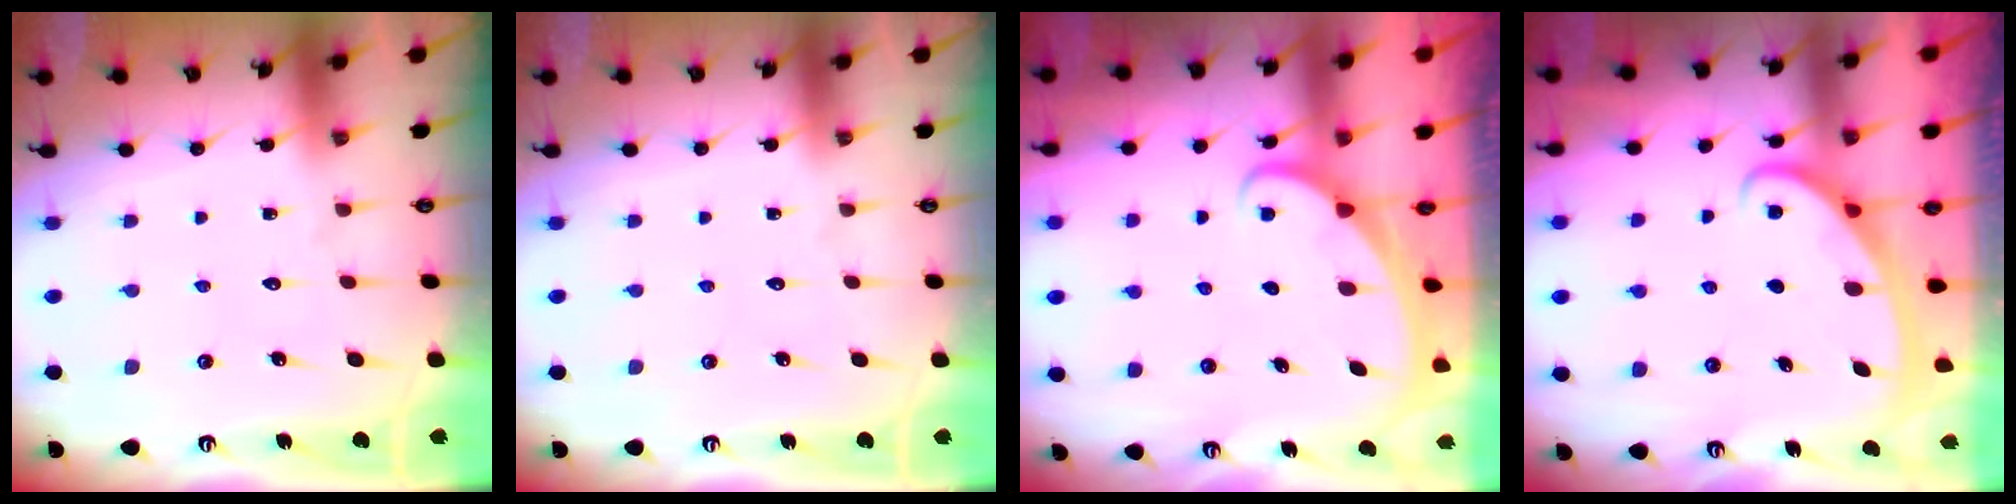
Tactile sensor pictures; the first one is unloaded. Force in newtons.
{"total": 0.0}
{"total": 1.9, "press": 1.9, "slide": 0.1}
{"total": 3.0, "press": 2.9, "slide": 0.4}